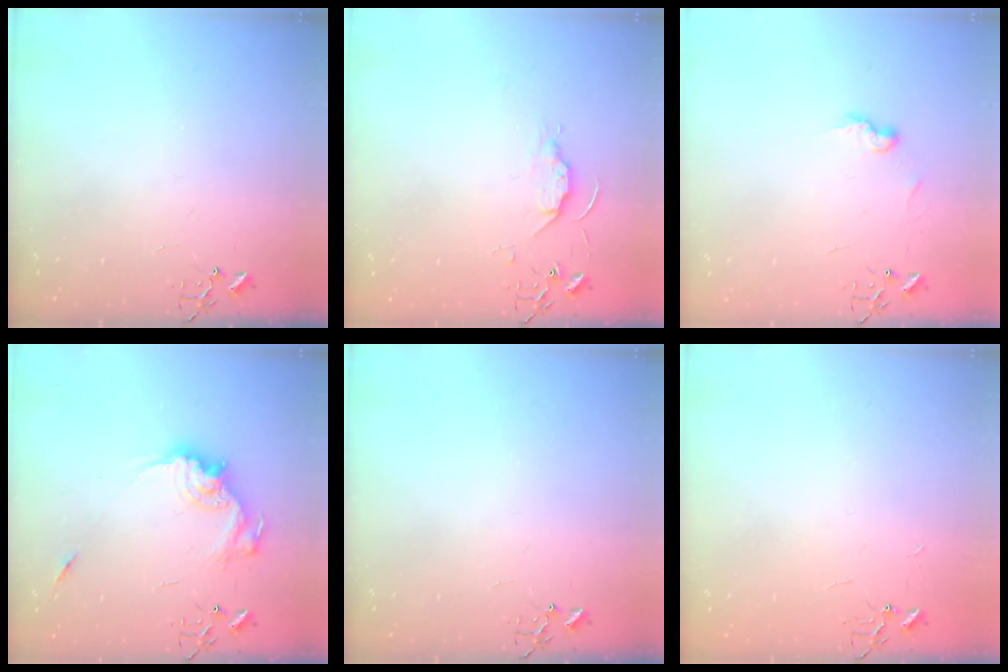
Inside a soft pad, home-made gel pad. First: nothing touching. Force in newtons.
{"total": 5.7, "press": 5.6, "slide": 0.8}
{"total": 6.7, "press": 6.7, "slide": 0.4}
{"total": 14.8, "press": 14.8, "slide": 0.8}
{"total": 0.0}
{"total": 1.8, "press": 1.8, "slide": 0.2}